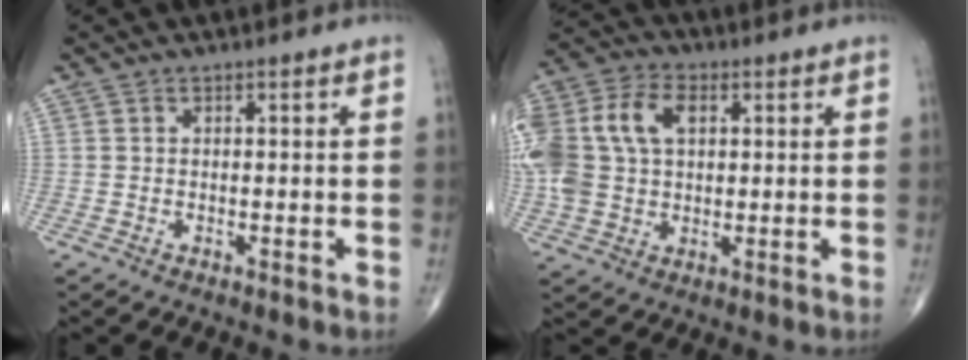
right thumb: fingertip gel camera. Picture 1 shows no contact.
{"total": 21.3, "force": [4.6, 14.8, 14.6], "torque": [-0.355, 0.042, 0.090]}